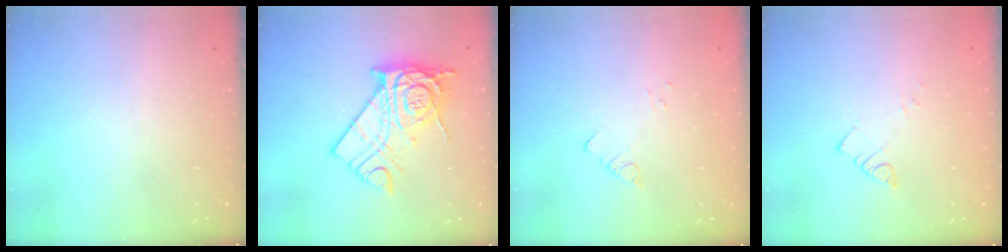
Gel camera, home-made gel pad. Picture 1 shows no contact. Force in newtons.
{"total": 15.7, "press": 15.6, "slide": 1.7}
{"total": 3.0, "press": 3.0, "slide": 0.4}
{"total": 2.4, "press": 2.4, "slide": 0.1}